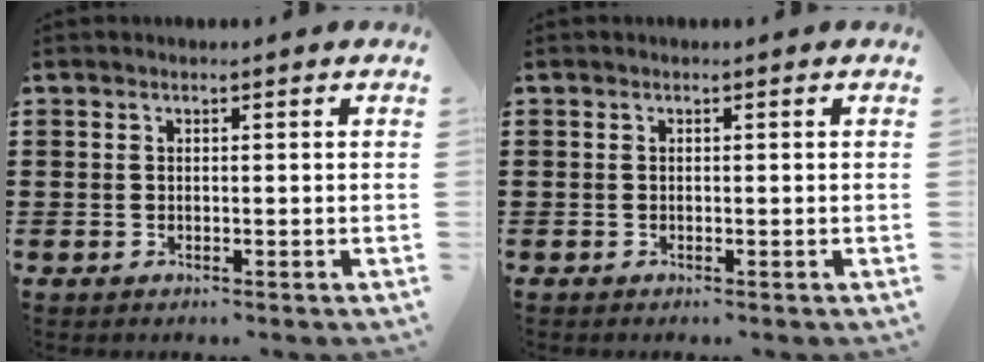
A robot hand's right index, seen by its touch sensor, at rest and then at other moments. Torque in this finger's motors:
{"motor_torque": [-0.16, -0.32, -0.02, -0.01]}